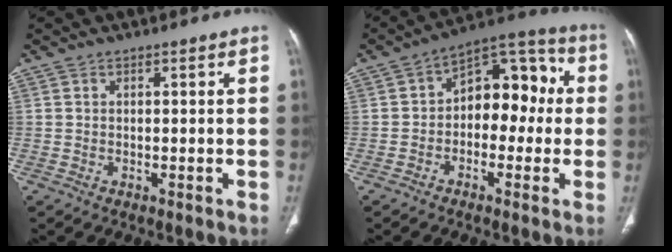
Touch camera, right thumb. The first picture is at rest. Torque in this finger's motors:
{"motor_torque": [-0.39, 0.98, 0.26, 0.43, 0.16]}